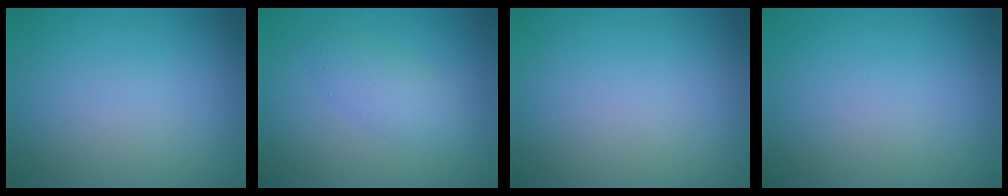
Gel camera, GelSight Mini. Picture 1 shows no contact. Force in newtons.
{"total": 2.4, "press": 2.4, "slide": 0.1}
{"total": 0.0}
{"total": 0.0}